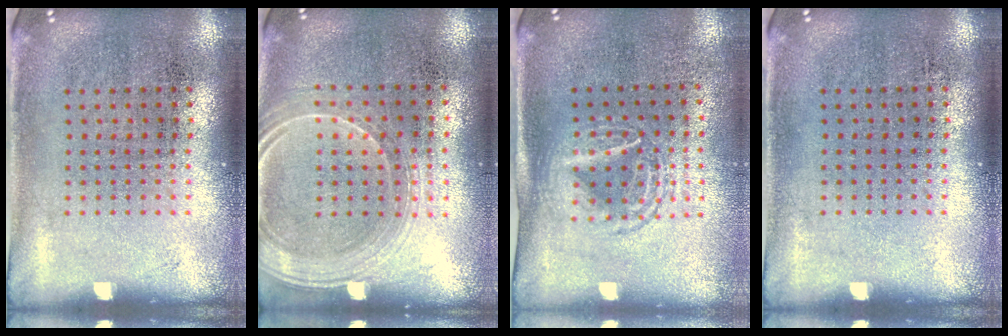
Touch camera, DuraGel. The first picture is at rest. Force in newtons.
{"total": 1.7, "press": 1.5, "slide": 0.8}
{"total": 1.6, "press": 1.3, "slide": 0.8}
{"total": 0.0}